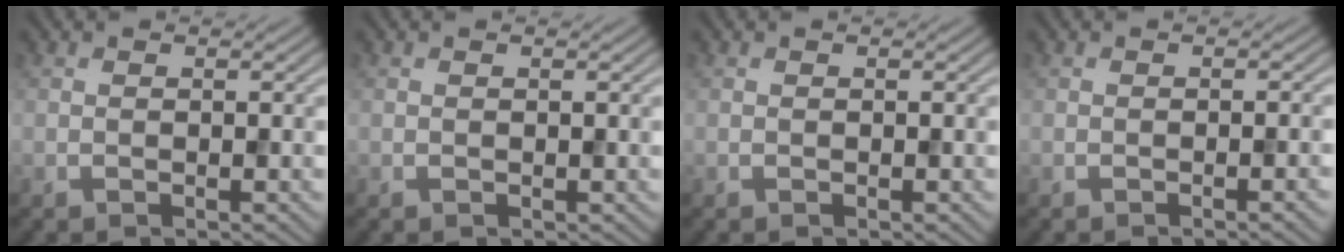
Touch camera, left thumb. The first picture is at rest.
{"total": 0.0}
{"total": 0.0}
{"total": 1.3, "force": [-0.4, 0.2, 1.2], "torque": [-0.012, 0.004, -0.010]}